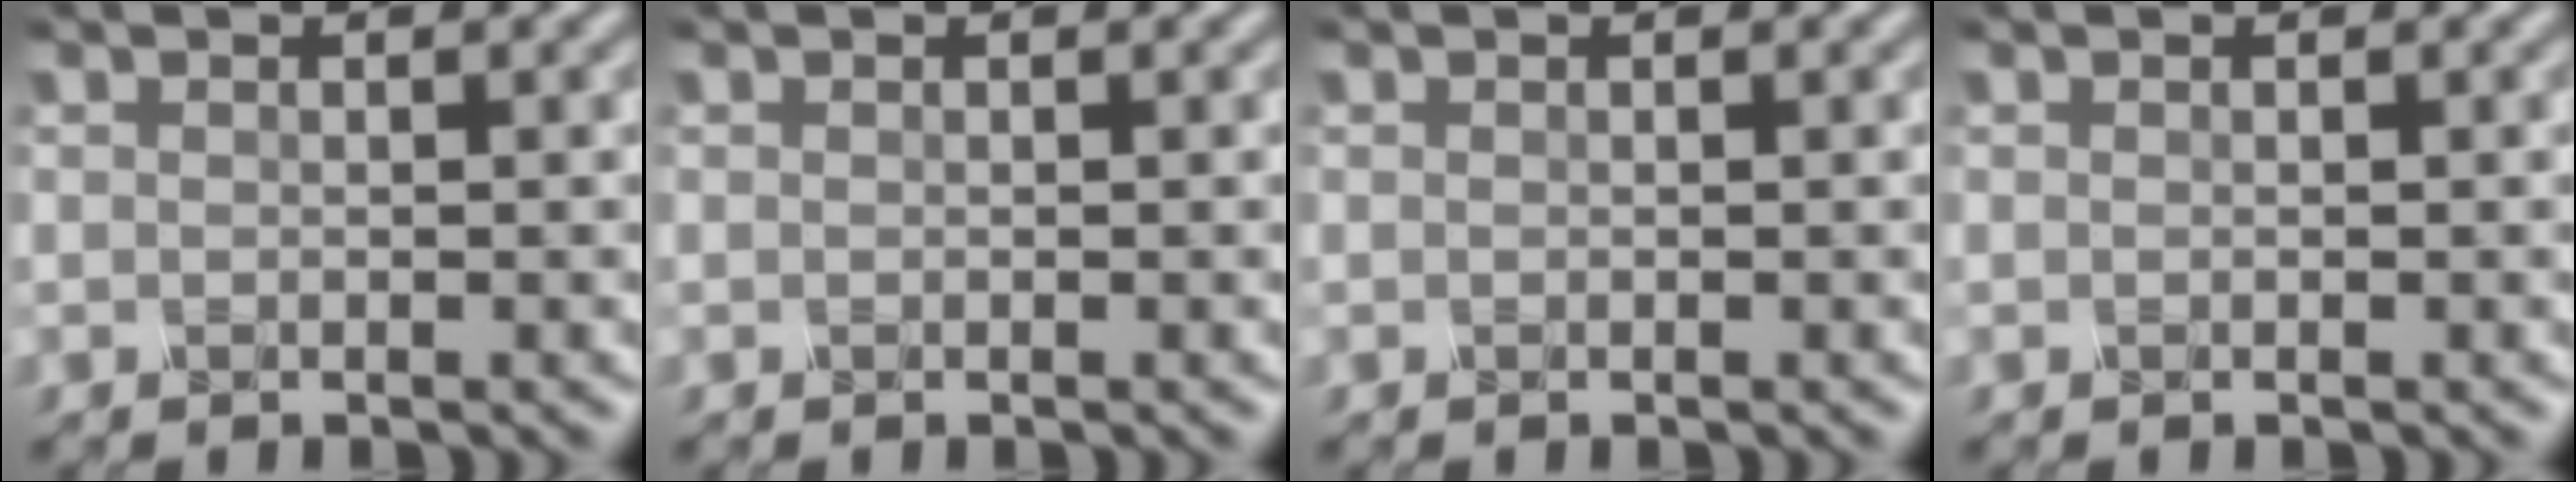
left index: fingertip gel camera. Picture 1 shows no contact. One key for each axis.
{"total": 0.0}
{"total": 0.0}
{"total": 0.0}